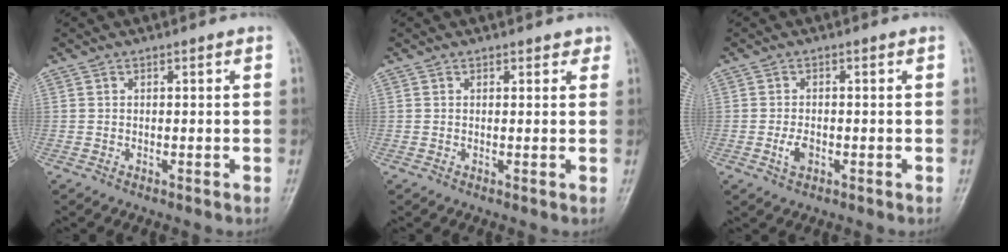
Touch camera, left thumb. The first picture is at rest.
{"total": 1.3, "force": [1.0, 0.8, 0.3], "torque": [0.013, -0.005, 0.006]}
{"total": 2.6, "force": [-0.8, 1.6, 1.9], "torque": [-0.035, 0.001, -0.014]}